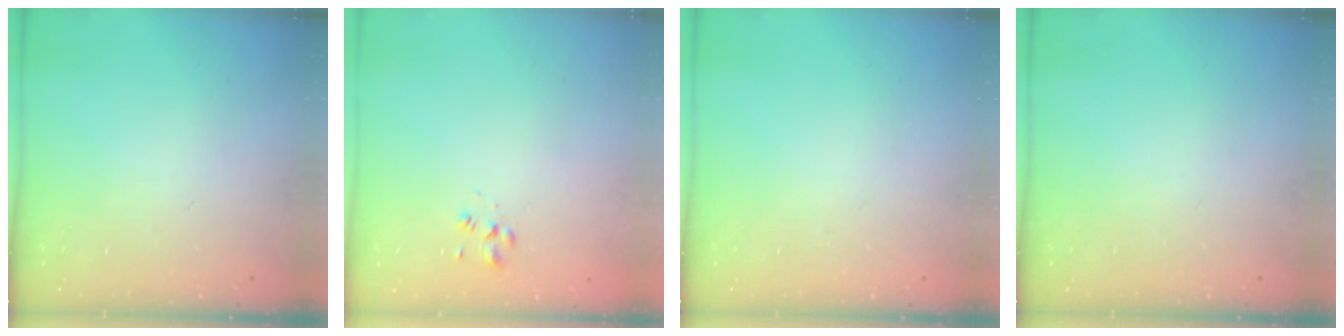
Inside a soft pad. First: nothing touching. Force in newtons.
{"total": 2.6, "press": 2.4, "slide": 1.0}
{"total": 0.0}
{"total": 0.0}